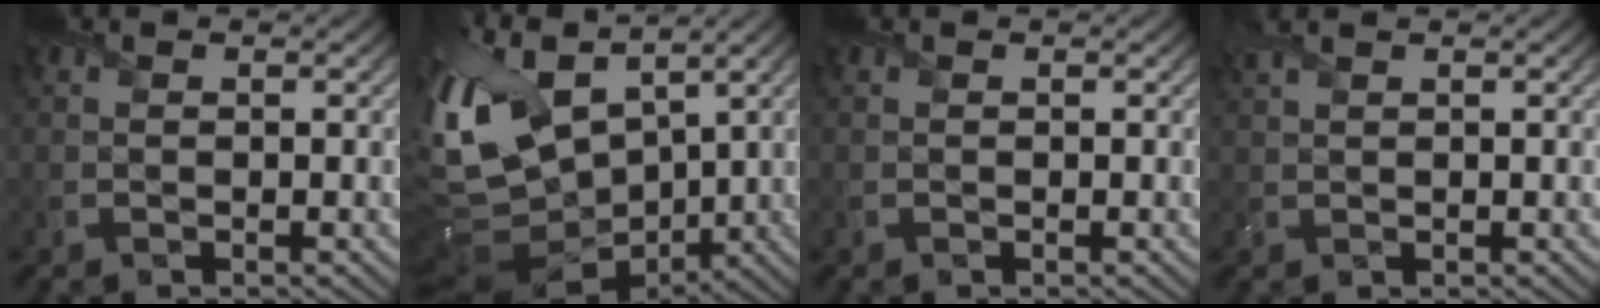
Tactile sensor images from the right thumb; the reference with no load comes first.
{"total": 15.3, "force": [3.7, 9.1, 11.7], "torque": [-0.290, -0.004, 0.089]}
{"total": 0.0}
{"total": 1.6, "force": [1.3, 0.2, 0.9], "torque": [-0.027, 0.011, 0.032]}